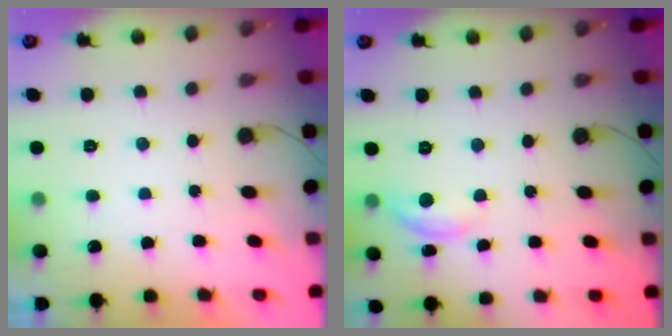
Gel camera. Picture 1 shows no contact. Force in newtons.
{"total": 7.7, "press": 7.7, "slide": 0.5}